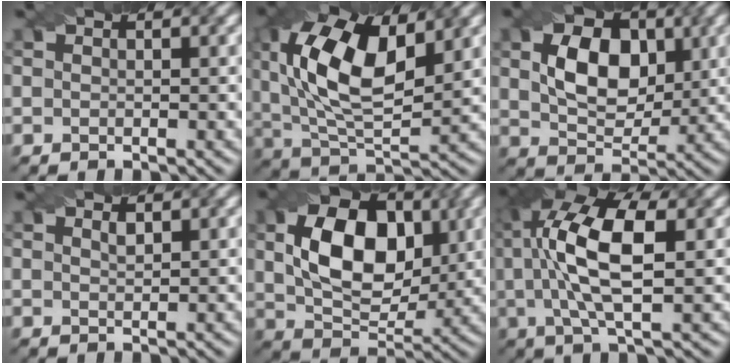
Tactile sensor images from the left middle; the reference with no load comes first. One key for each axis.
{"total": 11.5, "fx": 3.3, "fy": 5.3, "fz": 9.7, "tx": -0.180, "ty": 0.010, "tz": 0.053}
{"total": 6.7, "fx": 1.5, "fy": 4.5, "fz": 4.8, "tx": -0.090, "ty": 0.000, "tz": 0.025}
{"total": 0.7, "fx": 0.5, "fy": 0.2, "fz": 0.4, "tx": -0.010, "ty": -0.001, "tz": 0.011}
{"total": 9.5, "fx": 1.8, "fy": 6.0, "fz": 7.1, "tx": -0.132, "ty": 0.004, "tz": 0.037}
{"total": 9.7, "fx": 1.8, "fy": 3.7, "fz": 8.8, "tx": -0.172, "ty": 0.018, "tz": 0.026}